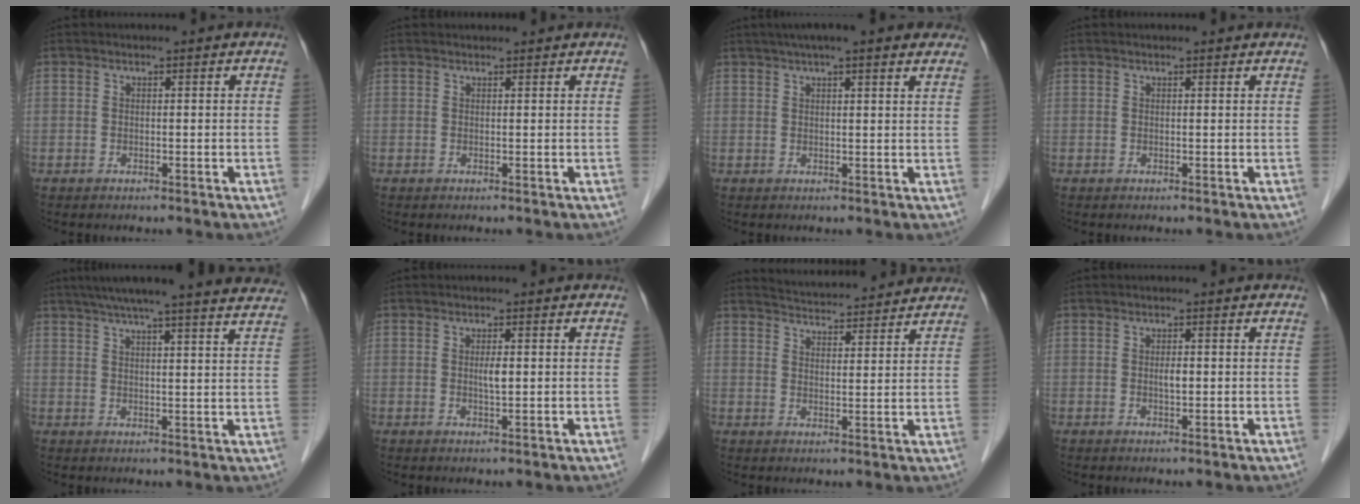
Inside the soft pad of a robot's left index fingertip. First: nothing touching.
{"total": 2.0, "force": [2.0, 0.2, 0.3], "torque": [-0.009, 0.017, 0.027]}
{"total": 11.6, "force": [9.1, 1.6, 6.9], "torque": [-0.097, 0.037, 0.114]}
{"total": 1.5, "force": [1.5, 0.1, 0.3], "torque": [-0.012, 0.007, 0.016]}
{"total": 24.8, "force": [22.2, 0.8, 11.0], "torque": [-0.170, -0.013, 0.269]}
{"total": 1.7, "force": [0.2, 0.3, 1.7], "torque": [-0.031, 0.000, 0.003]}
{"total": 13.7, "force": [13.1, 1.7, 3.6], "torque": [-0.052, 0.017, 0.170]}
{"total": 1.3, "force": [0.1, 0.4, 1.2], "torque": [-0.021, 0.001, 0.001]}